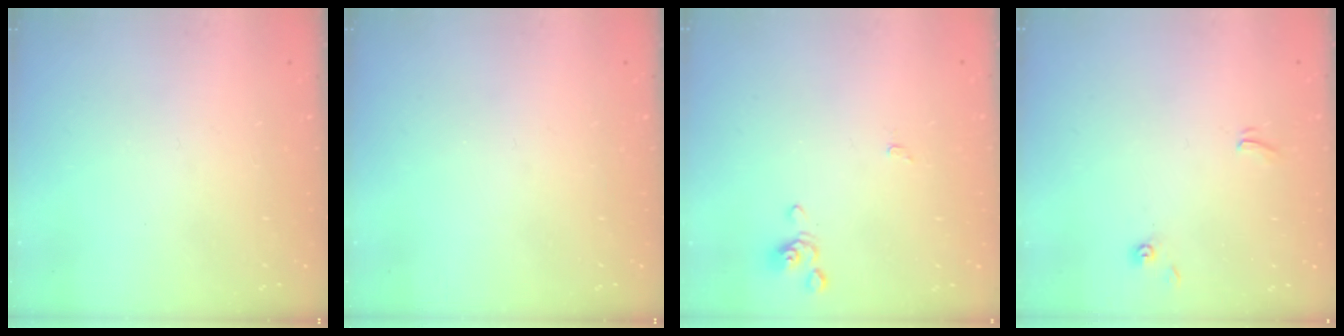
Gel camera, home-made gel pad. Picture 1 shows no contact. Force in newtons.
{"total": 0.0}
{"total": 0.0}
{"total": 1.1, "press": 1.1, "slide": 0.2}